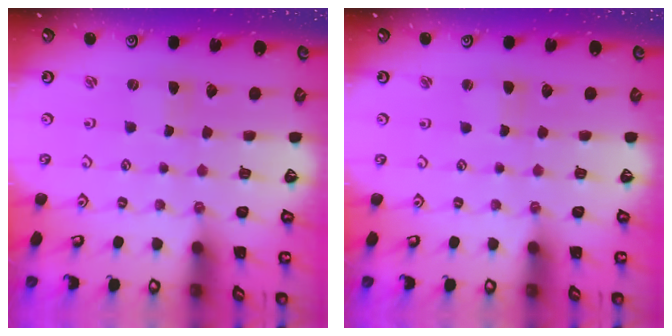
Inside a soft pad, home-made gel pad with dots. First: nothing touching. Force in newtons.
{"total": 1.9, "press": 1.9, "slide": 0.3}